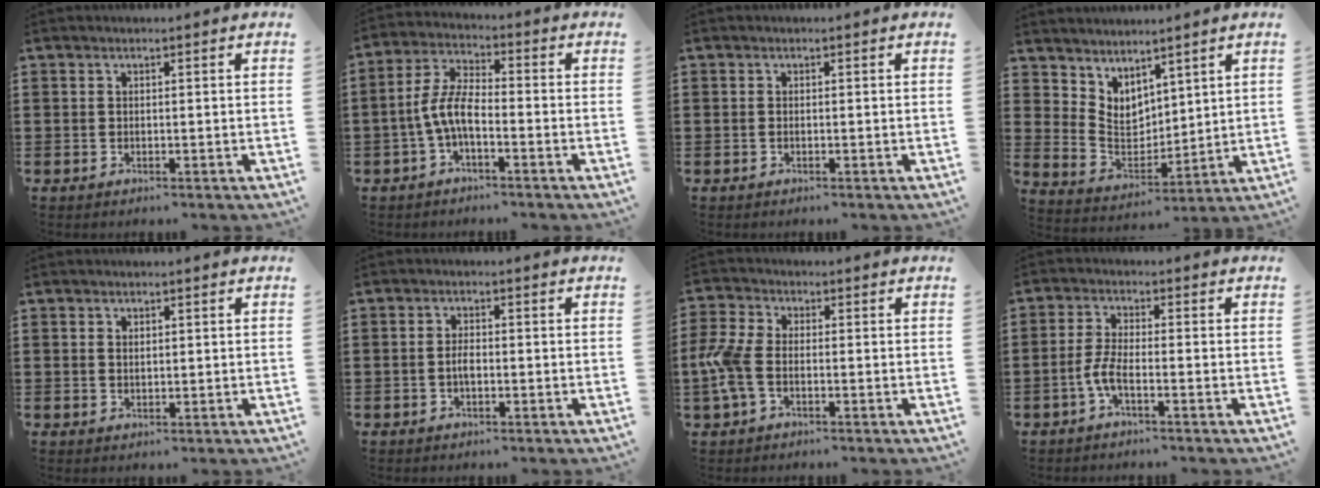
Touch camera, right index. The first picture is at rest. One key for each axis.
{"total": 6.4, "fx": -2.3, "fy": 2.3, "fz": 5.5, "tx": -0.129, "ty": -0.003, "tz": -0.049}
{"total": 0.0}
{"total": 3.5, "fx": 3.2, "fy": 1.4, "fz": 0.6, "tx": -0.022, "ty": -0.007, "tz": 0.061}
{"total": 0.8, "fx": 0.4, "fy": 0.6, "fz": 0.4, "tx": -0.009, "ty": 0.005, "tz": 0.007}
{"total": 2.0, "fx": -0.5, "fy": 0.9, "fz": 1.7, "tx": -0.041, "ty": 0.000, "tz": -0.013}
{"total": 5.5, "fx": -1.4, "fy": 2.8, "fz": 4.5, "tx": -0.127, "ty": -0.008, "tz": -0.037}
{"total": 3.9, "fx": -1.8, "fy": 0.8, "fz": 3.4, "tx": -0.094, "ty": -0.010, "tz": -0.042}